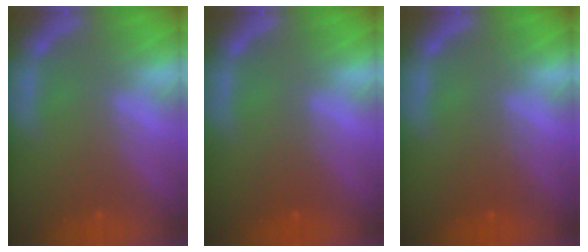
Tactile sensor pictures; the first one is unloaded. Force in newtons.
{"total": 1.5}
{"total": 2.0}